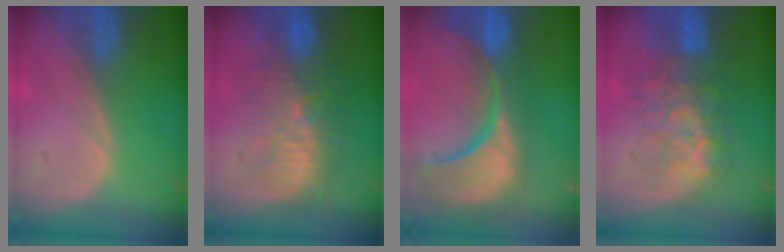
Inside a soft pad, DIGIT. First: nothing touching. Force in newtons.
{"total": 9.3, "press": 9.0, "slide": 2.1}
{"total": 15.4, "press": 12.2, "slide": 9.4}
{"total": 9.4, "press": 8.7, "slide": 3.4}